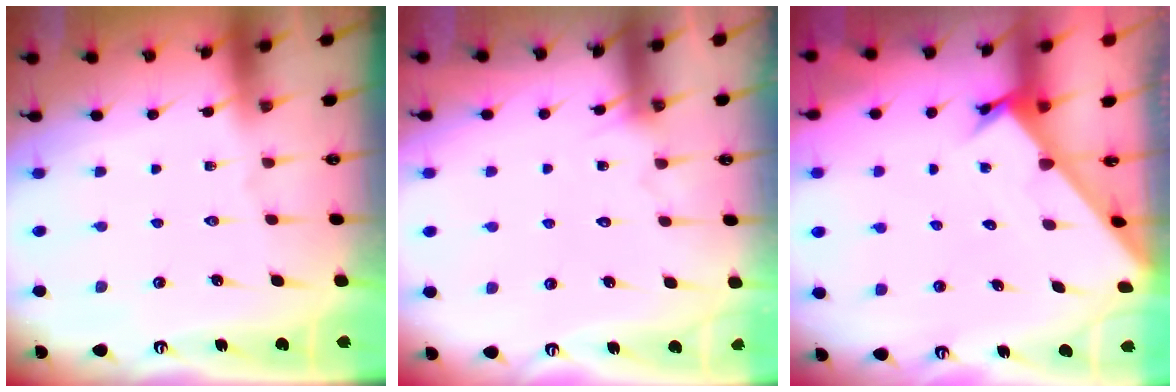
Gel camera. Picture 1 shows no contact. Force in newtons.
{"total": 5.6, "press": 5.5, "slide": 0.4}
{"total": 2.2, "press": 2.2, "slide": 0.1}